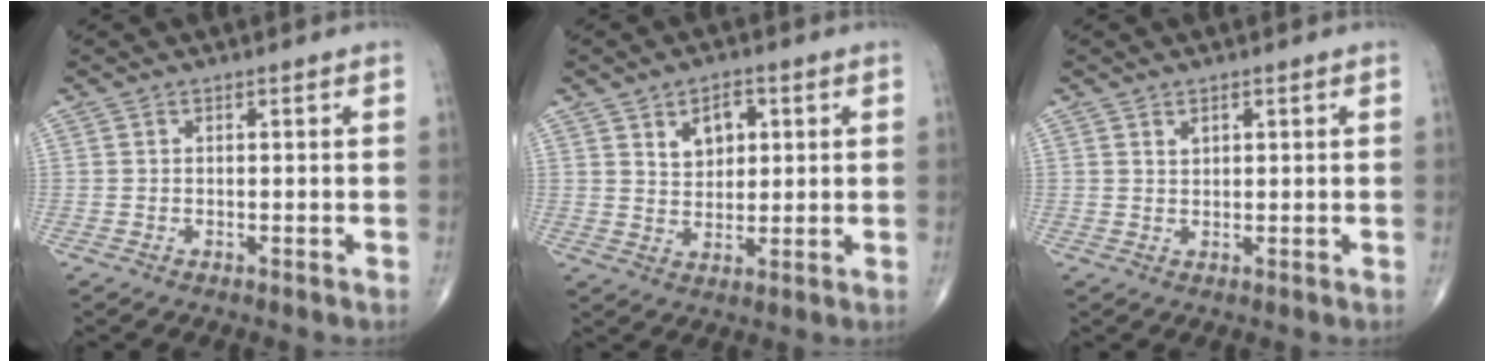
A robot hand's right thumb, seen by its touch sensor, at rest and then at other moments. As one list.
[{"total": 6.0, "force": [2.4, 3.9, 3.8], "torque": [-0.038, -0.013, 0.039]}, {"total": 1.4, "force": [0.8, 0.8, 0.8], "torque": [-0.010, -0.004, 0.016]}]